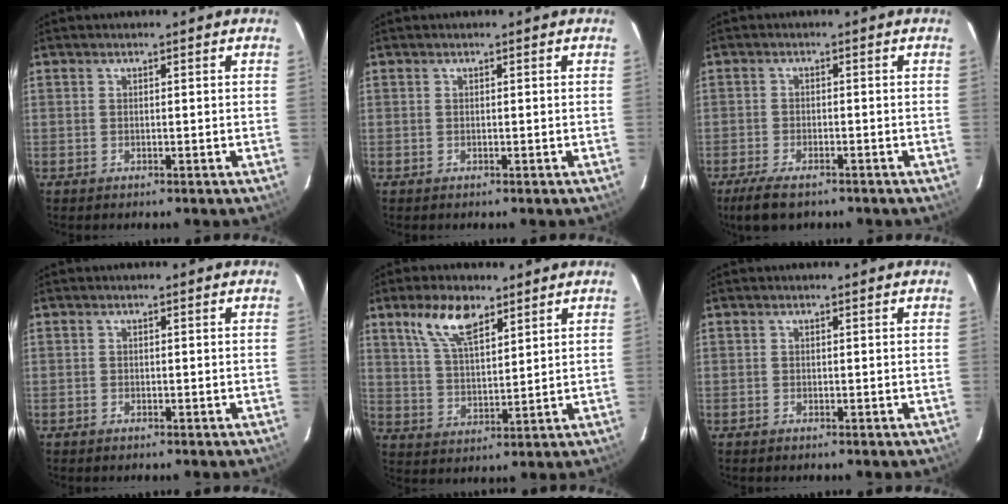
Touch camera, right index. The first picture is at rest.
{"total": 0.0}
{"total": 6.3, "force": [-4.7, 2.0, 3.6], "torque": [-0.094, -0.019, -0.086]}
{"total": 0.6, "force": [-0.5, 0.3, 0.1], "torque": [0.000, 0.002, -0.009]}
{"total": 9.2, "force": [5.8, 3.8, 6.1], "torque": [-0.116, 0.012, 0.116]}
{"total": 0.0}